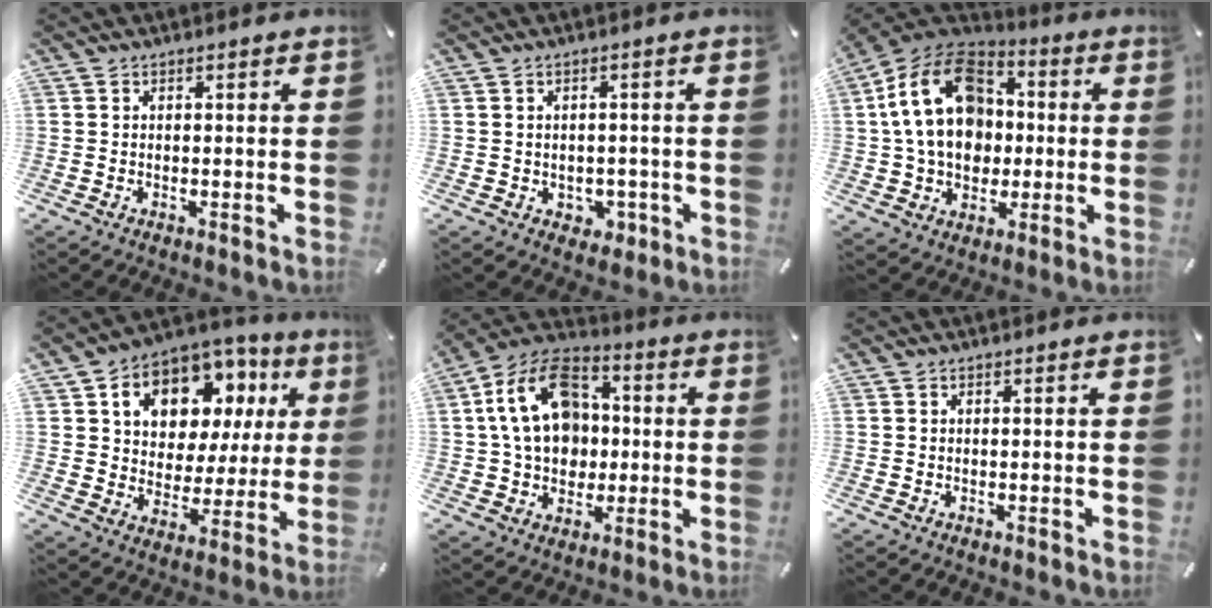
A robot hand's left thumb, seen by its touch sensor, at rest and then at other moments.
{"total": 3.0, "force": [-0.7, 2.8, 1.0], "torque": [-0.001, -0.002, -0.016]}
{"total": 20.0, "force": [1.4, 15.8, 12.2], "torque": [-0.244, 0.017, 0.026]}
{"total": 12.7, "force": [6.6, 9.5, 5.2], "torque": [-0.090, -0.042, 0.121]}
{"total": 17.7, "force": [1.0, 14.0, 10.8], "torque": [-0.210, 0.015, 0.020]}
{"total": 0.0}